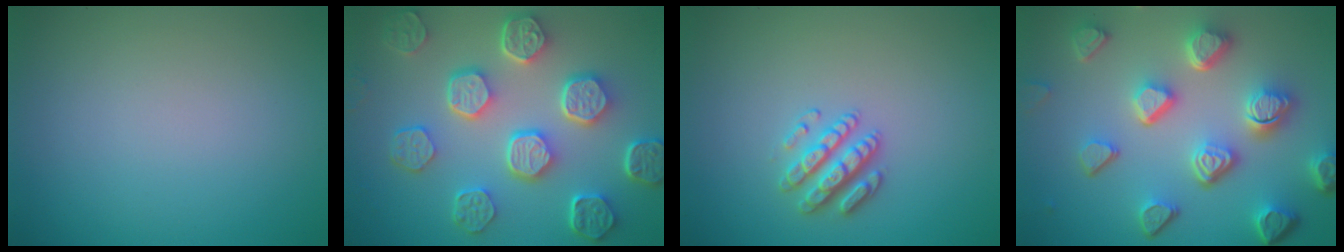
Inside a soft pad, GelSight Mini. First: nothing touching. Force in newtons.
{"total": 7.9, "press": 6.0, "slide": 5.1}
{"total": 2.6, "press": 2.6, "slide": 0.5}
{"total": 7.1, "press": 5.4, "slide": 4.6}